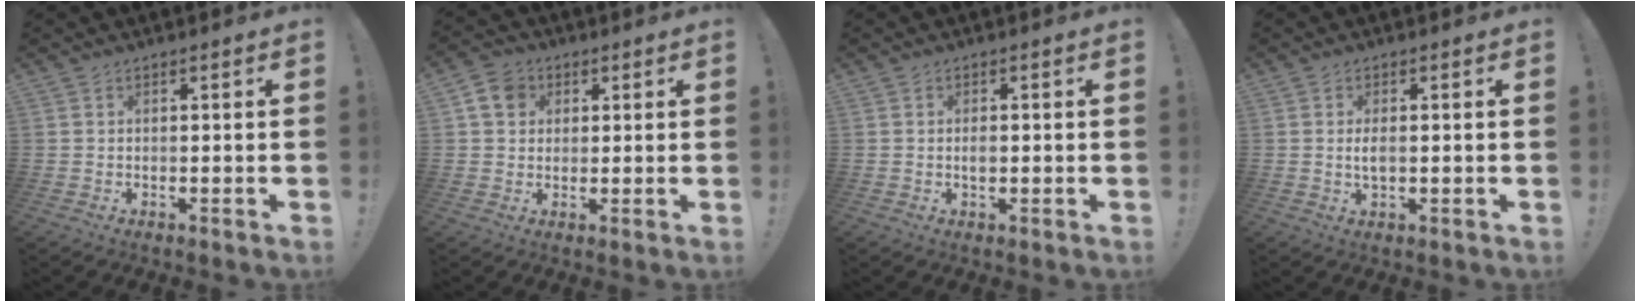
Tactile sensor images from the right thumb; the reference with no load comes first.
{"total": 7.4, "force": [2.6, 6.2, 3.0], "torque": [-0.041, -0.003, 0.053]}
{"total": 1.7, "force": [-0.3, 1.1, 1.3], "torque": [-0.009, -0.003, -0.008]}
{"total": 2.6, "force": [-0.1, 1.1, 2.3], "torque": [-0.037, 0.000, -0.003]}